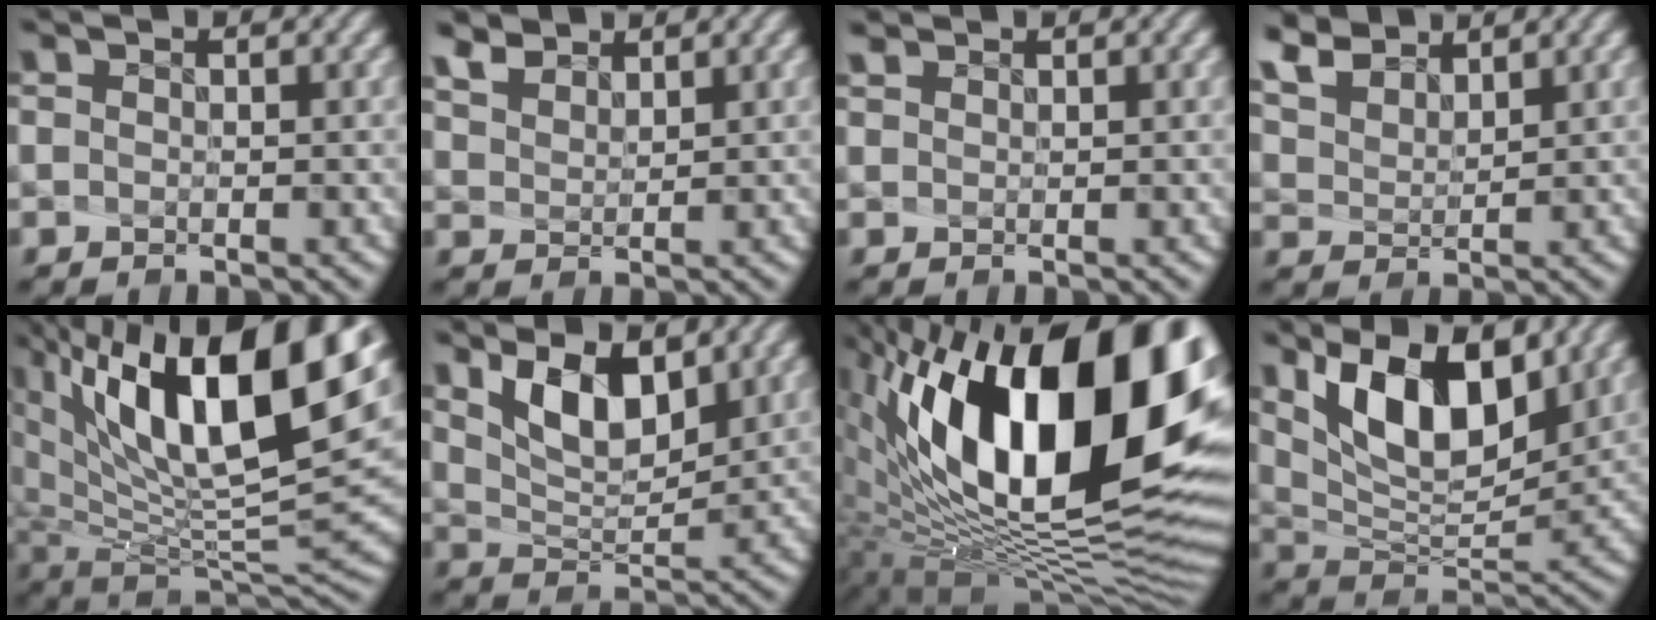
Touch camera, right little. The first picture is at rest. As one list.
[{"total": 2.8, "force": [2.6, 0.8, 0.5], "torque": [-0.031, -0.003, 0.058]}, {"total": 0.8, "force": [0.5, -0.3, -0.5], "torque": [0.002, -0.002, 0.015]}, {"total": 5.0, "force": [4.3, 1.8, 1.6], "torque": [-0.071, 0.001, 0.088]}, {"total": 15.6, "force": [7.0, 5.7, 12.8], "torque": [-0.224, 0.012, 0.128]}, {"total": 5.4, "force": [3.1, 2.1, 3.9], "torque": [-0.074, 0.004, 0.050]}, {"total": 18.7, "force": [4.9, 8.7, 15.8], "torque": [-0.241, 0.011, 0.088]}, {"total": 9.3, "force": [4.8, 3.6, 7.1], "torque": [-0.120, -0.003, 0.088]}]